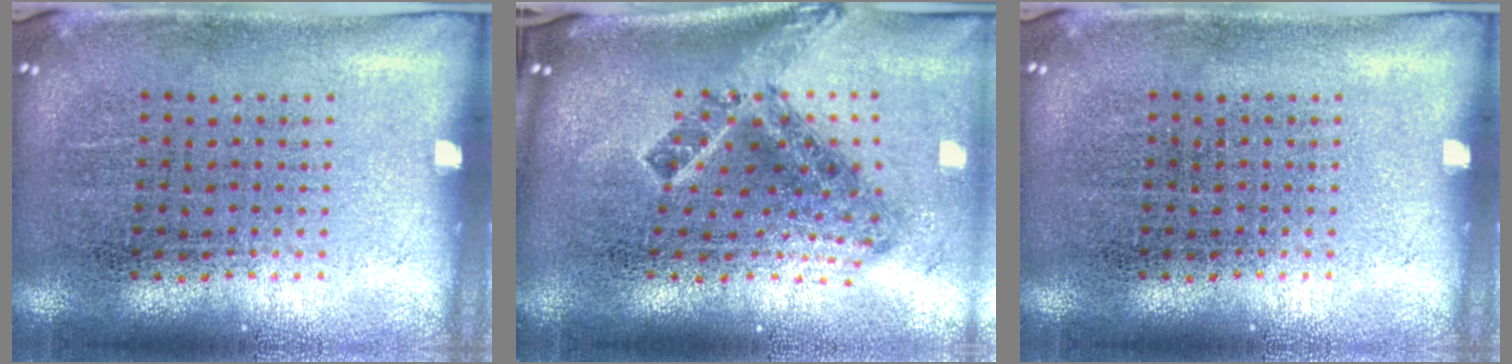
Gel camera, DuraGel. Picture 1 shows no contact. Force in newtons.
{"total": 2.2, "press": 1.4, "slide": 1.7}
{"total": 0.0}